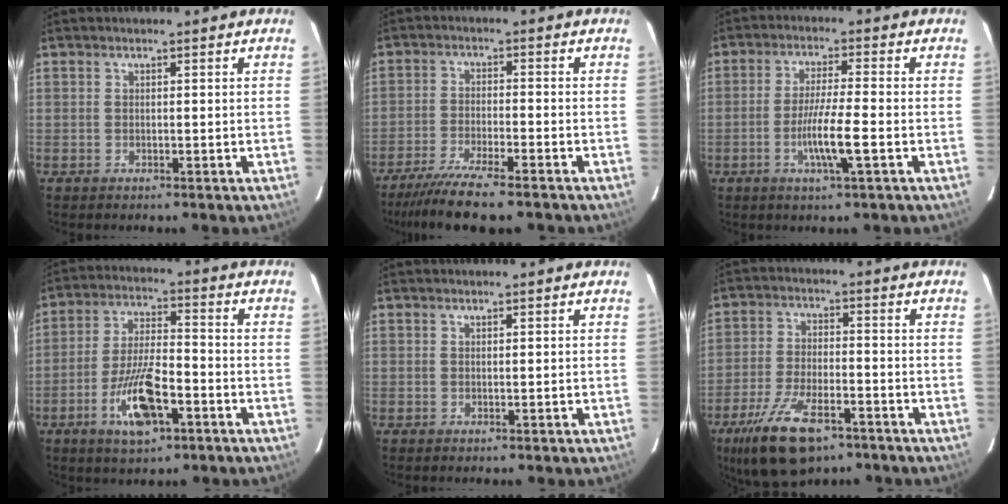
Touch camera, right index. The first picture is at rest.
{"total": 10.4, "force": [-8.5, 0.4, 5.9], "torque": [-0.092, -0.026, -0.138]}
{"total": 6.9, "force": [-2.2, -0.2, 6.6], "torque": [-0.121, -0.009, -0.042]}
{"total": 10.8, "force": [-4.7, 3.2, 9.2], "torque": [-0.181, -0.002, -0.083]}
{"total": 0.0}
{"total": 12.1, "force": [-7.7, 4.2, 8.3], "torque": [-0.163, -0.015, -0.133]}